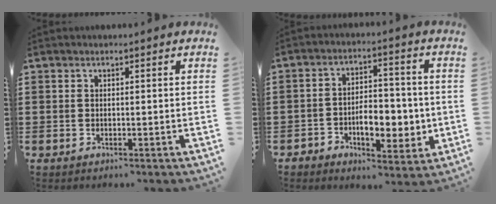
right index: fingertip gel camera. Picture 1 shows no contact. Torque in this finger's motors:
{"motor_torque": [1.60, -0.54, 0.33, 0.12]}